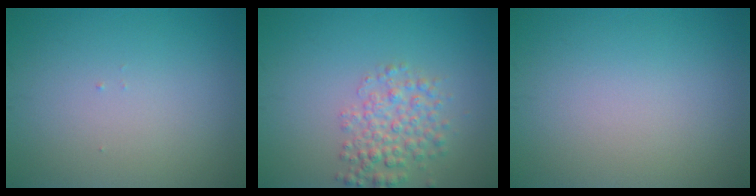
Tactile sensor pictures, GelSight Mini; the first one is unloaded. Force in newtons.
{"total": 3.5, "press": 3.5, "slide": 0.1}
{"total": 0.0}